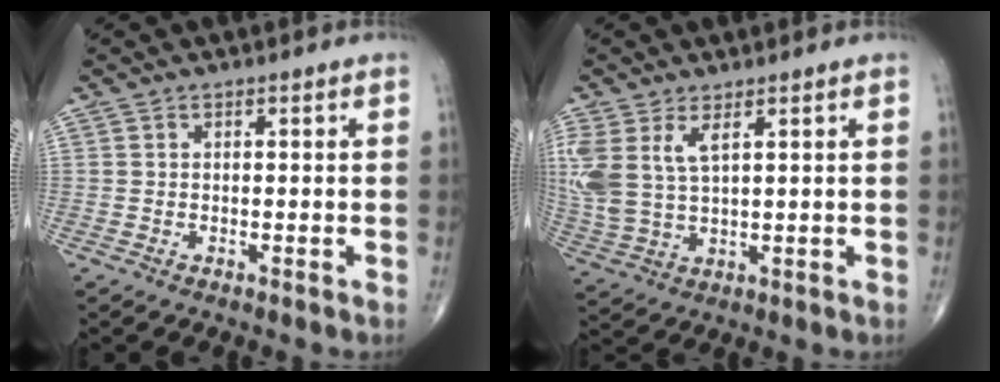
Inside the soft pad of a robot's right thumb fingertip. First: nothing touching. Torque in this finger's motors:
{"motor_torque": [0.13, 0.23, 0.99, 0.44, 0.10]}